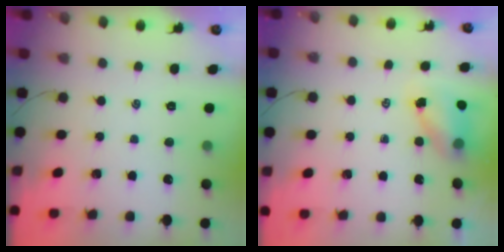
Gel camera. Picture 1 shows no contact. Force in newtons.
{"total": 5.9, "press": 5.9, "slide": 0.6}